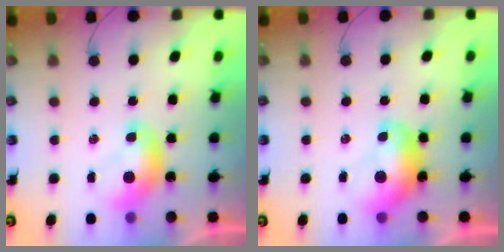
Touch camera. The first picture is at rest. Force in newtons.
{"total": 1.3, "press": 1.2, "slide": 0.4}